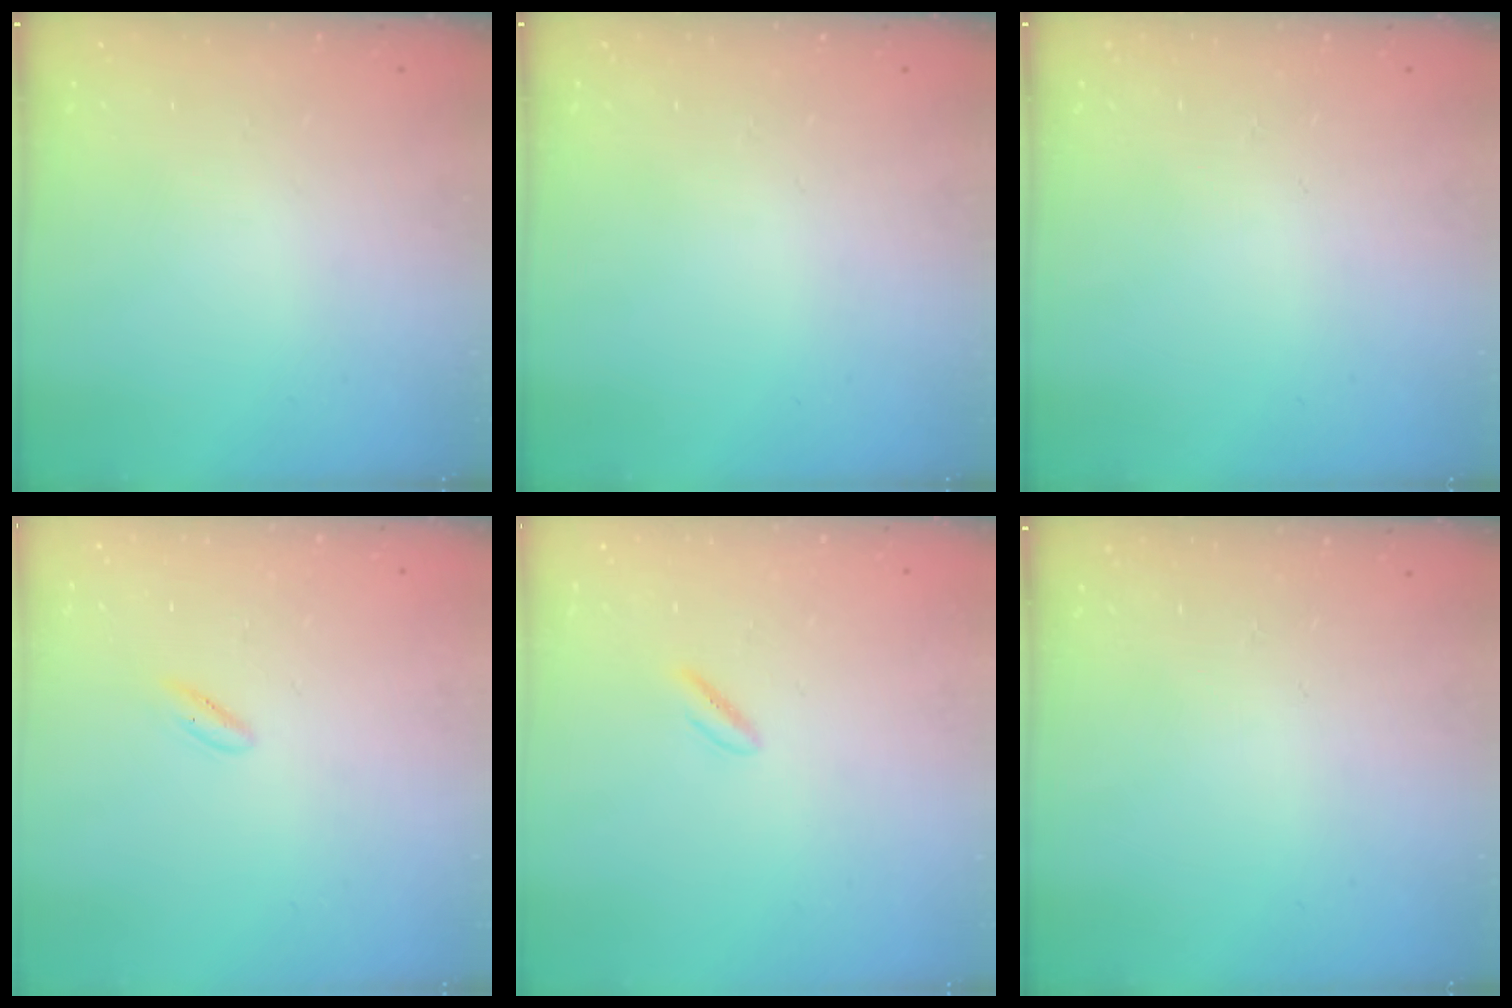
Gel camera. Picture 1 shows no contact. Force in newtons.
{"total": 0.0}
{"total": 0.0}
{"total": 2.1, "press": 2.0, "slide": 0.7}
{"total": 1.6, "press": 1.2, "slide": 1.0}
{"total": 0.0}